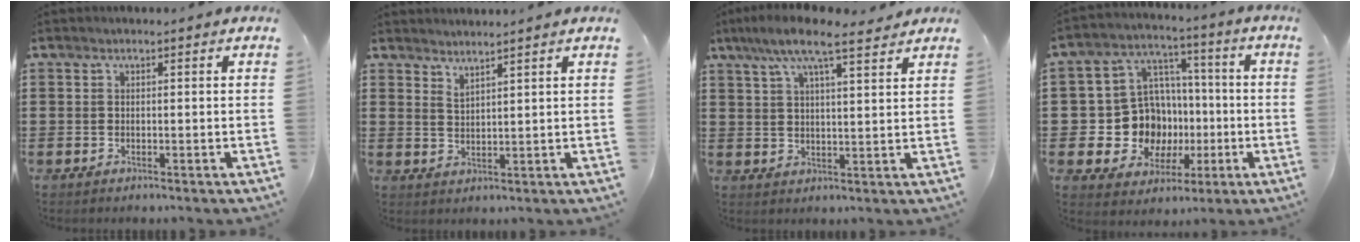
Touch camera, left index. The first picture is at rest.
{"total": 2.1, "force": [2.1, -0.3, 0.1], "torque": [-0.007, -0.003, 0.040]}
{"total": 8.3, "force": [6.3, 1.5, 5.1], "torque": [-0.117, -0.009, 0.113]}
{"total": 11.4, "force": [-1.4, 10.7, 3.7], "torque": [-0.106, 0.001, -0.015]}